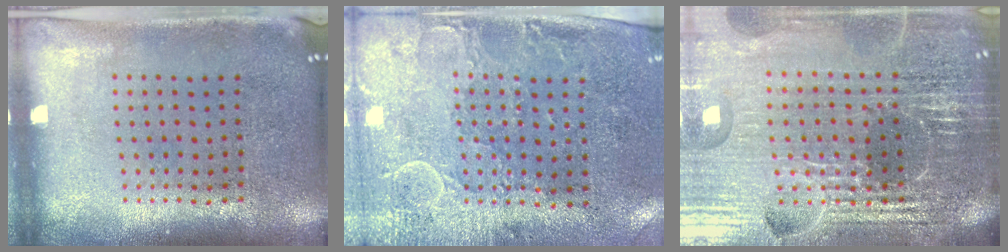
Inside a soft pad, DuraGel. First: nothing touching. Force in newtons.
{"total": 2.9, "press": 2.3, "slide": 1.7}
{"total": 6.5, "press": 5.7, "slide": 3.0}